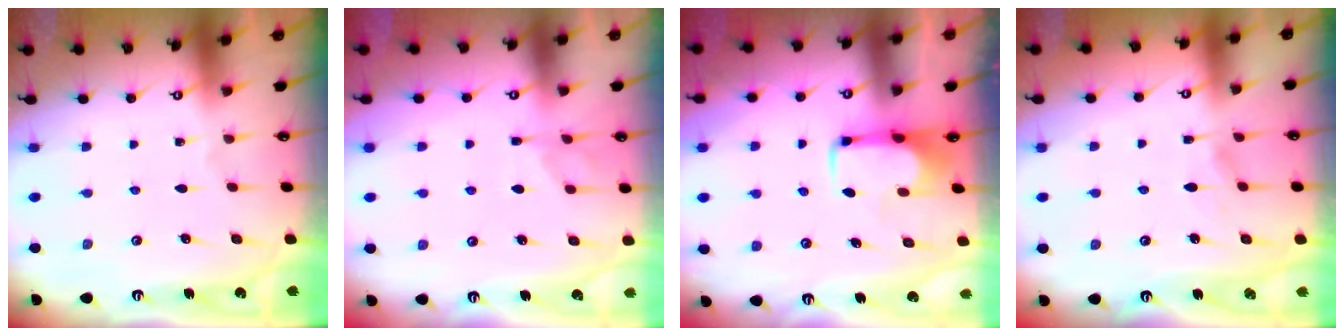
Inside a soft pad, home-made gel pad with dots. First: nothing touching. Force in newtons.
{"total": 1.6, "press": 1.0, "slide": 1.2}
{"total": 1.9, "press": 1.8, "slide": 0.4}
{"total": 4.5, "press": 4.5, "slide": 0.4}